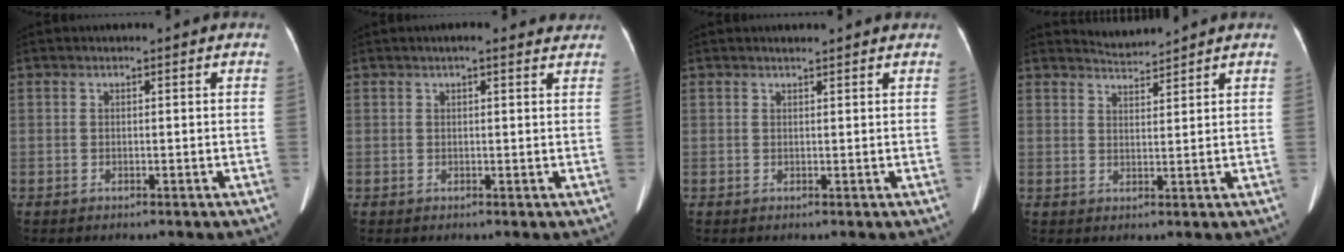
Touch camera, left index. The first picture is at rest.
{"total": 5.2, "force": [4.4, 1.1, 2.4], "torque": [-0.028, 0.013, 0.045]}
{"total": 2.6, "force": [2.4, 0.3, 1.0], "torque": [-0.020, 0.011, 0.028]}
{"total": 2.8, "force": [2.7, -0.6, -0.6], "torque": [0.003, -0.001, 0.057]}